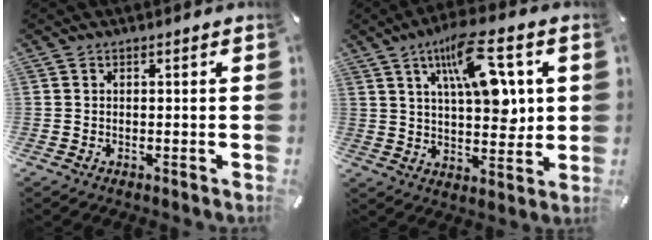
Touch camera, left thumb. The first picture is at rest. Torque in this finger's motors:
{"motor_torque": [1.31, 1.96, 1.83, -0.94, 0.20]}